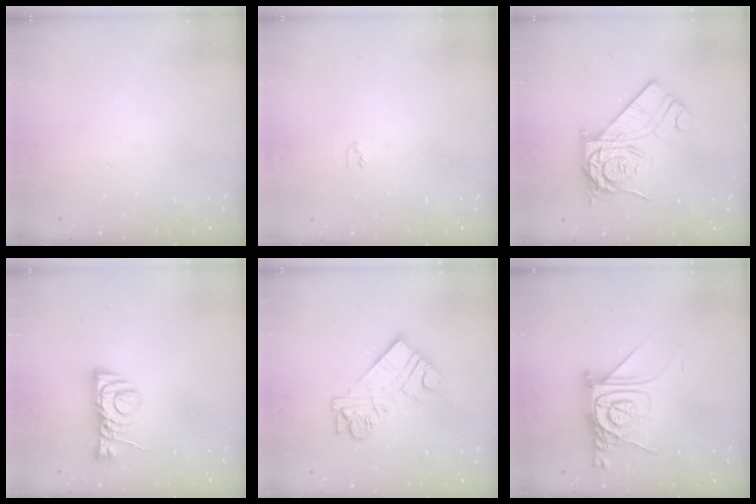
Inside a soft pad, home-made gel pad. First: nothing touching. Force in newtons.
{"total": 2.9, "press": 2.9, "slide": 0.4}
{"total": 20.1, "press": 20.0, "slide": 1.8}
{"total": 8.3, "press": 8.2, "slide": 0.7}
{"total": 12.0, "press": 11.9, "slide": 1.0}
{"total": 14.5, "press": 14.4, "slide": 1.5}